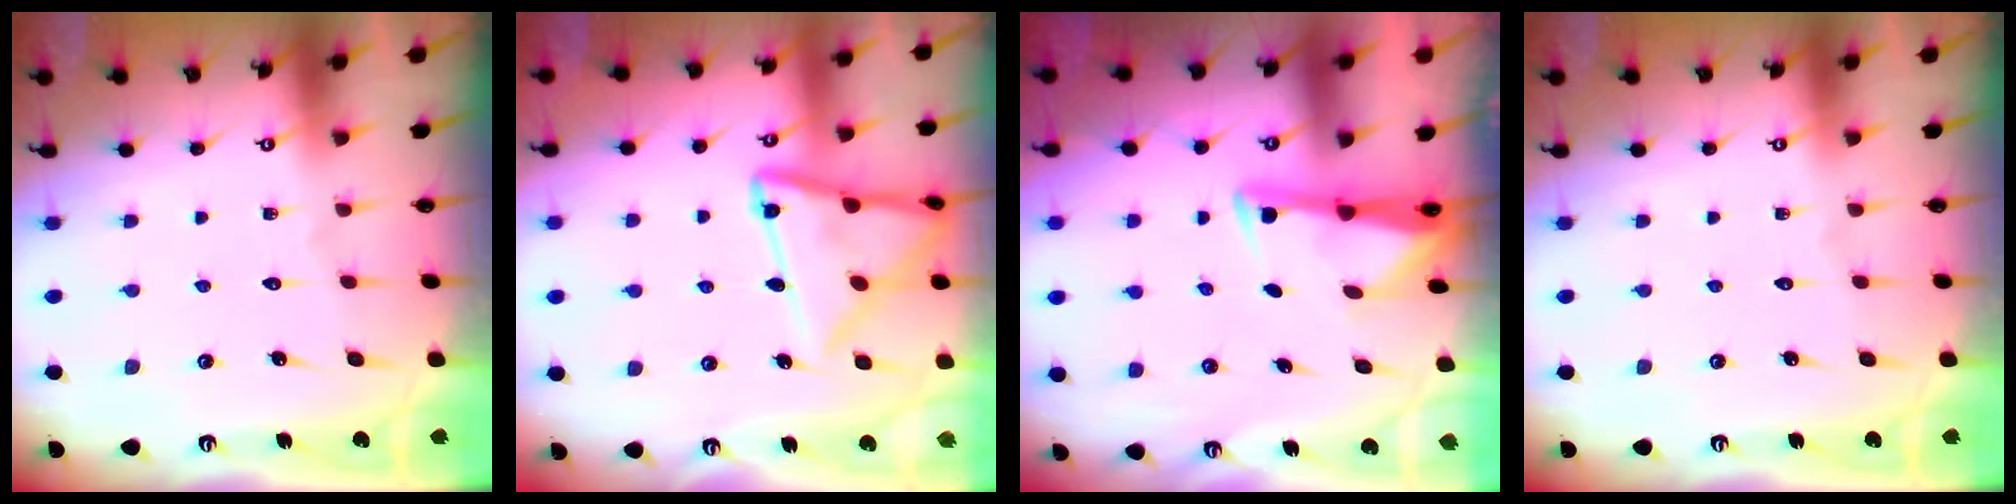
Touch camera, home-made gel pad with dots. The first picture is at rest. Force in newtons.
{"total": 15.1, "press": 15.1, "slide": 1.4}
{"total": 2.9, "press": 2.9, "slide": 0.4}
{"total": 0.0}